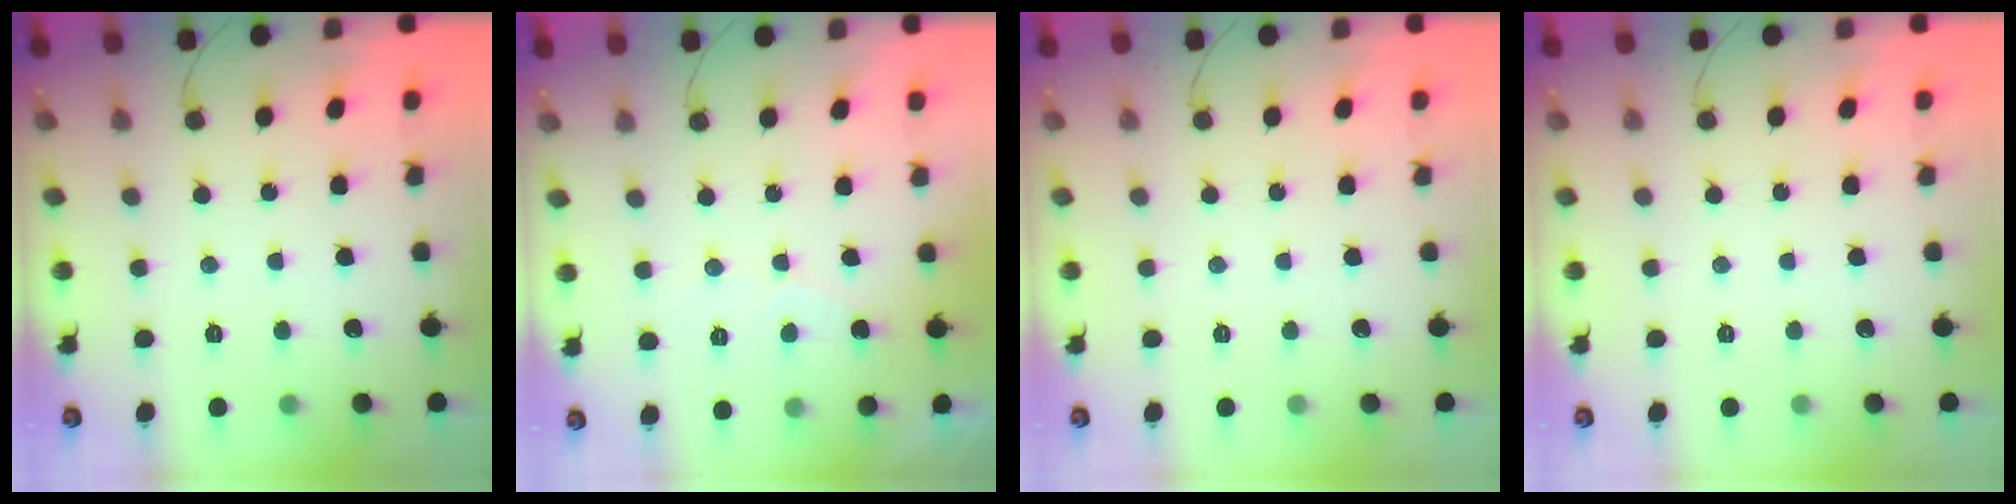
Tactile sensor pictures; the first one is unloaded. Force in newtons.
{"total": 2.2, "press": 2.2, "slide": 0.1}
{"total": 0.0}
{"total": 0.0}